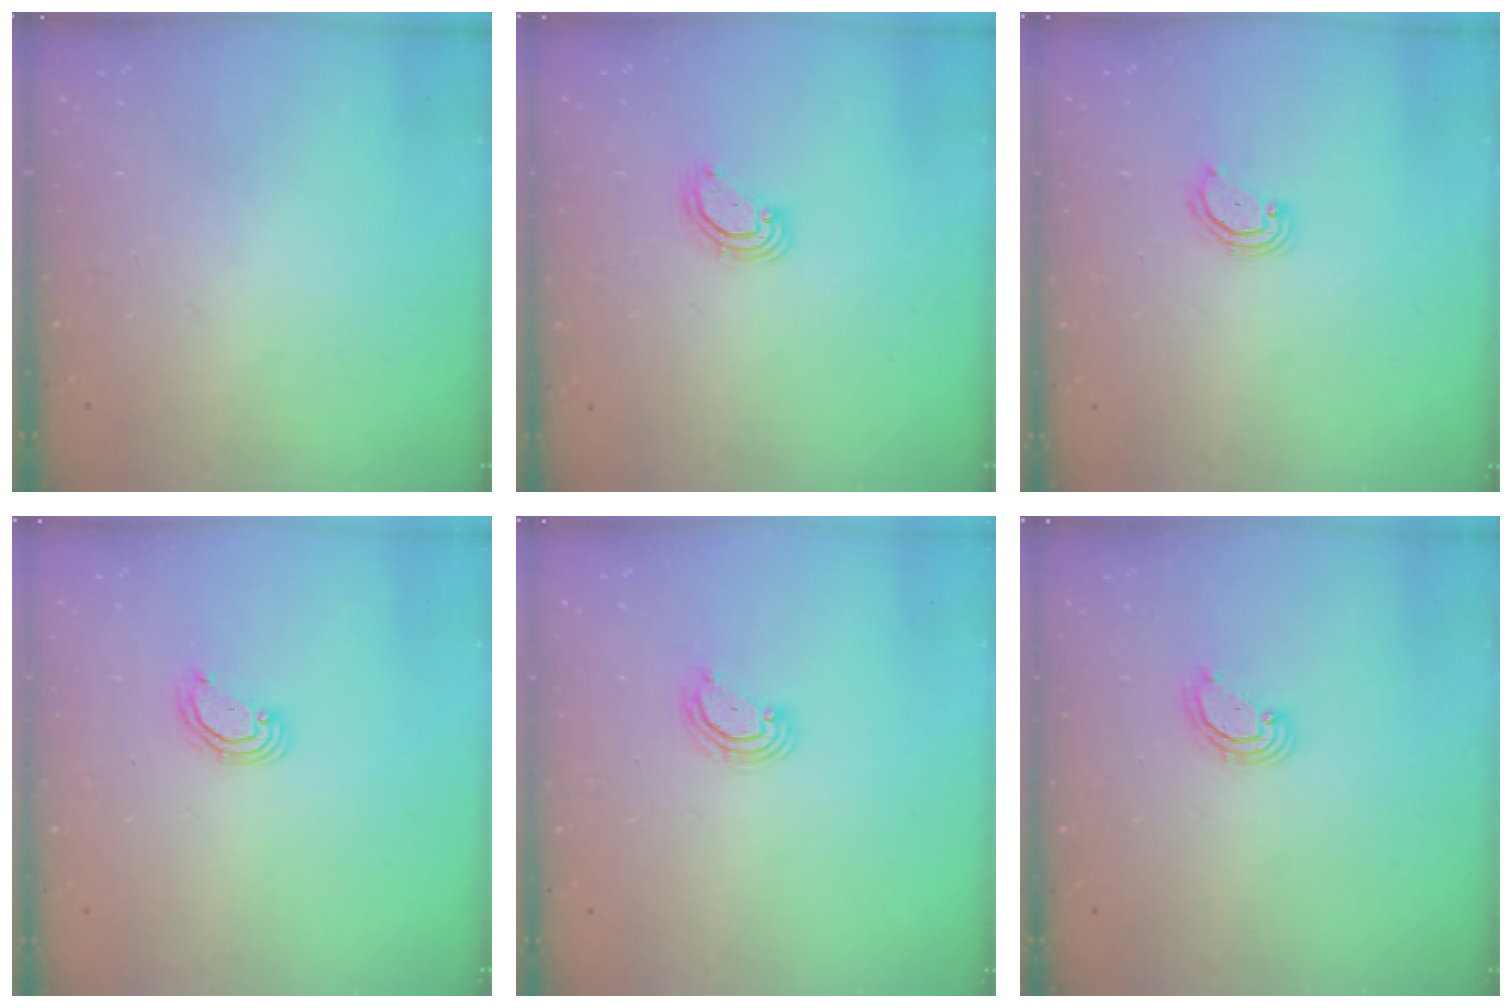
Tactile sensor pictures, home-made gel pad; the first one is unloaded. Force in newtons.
{"total": 3.2, "press": 3.2, "slide": 0.2}
{"total": 2.9, "press": 2.9, "slide": 0.3}
{"total": 4.4, "press": 4.4, "slide": 0.5}
{"total": 5.5, "press": 5.5, "slide": 0.6}
{"total": 3.5, "press": 3.5, "slide": 0.1}